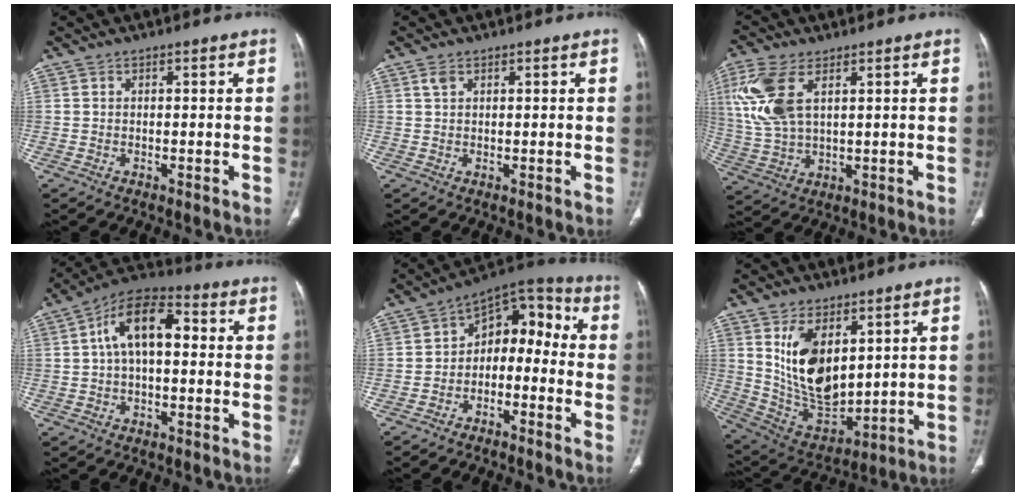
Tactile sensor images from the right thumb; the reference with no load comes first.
{"total": 1.4, "force": [0.8, 0.8, 0.9], "torque": [-0.019, 0.005, 0.019]}
{"total": 11.7, "force": [4.2, 6.1, 9.1], "torque": [-0.219, -0.003, 0.091]}
{"total": 12.0, "force": [1.6, 6.5, 10.0], "torque": [-0.167, 0.036, 0.016]}
{"total": 11.1, "force": [-2.9, 7.8, 7.4], "torque": [-0.067, 0.070, -0.060]}
{"total": 15.3, "force": [5.1, 8.5, 11.7], "torque": [-0.186, -0.031, 0.121]}